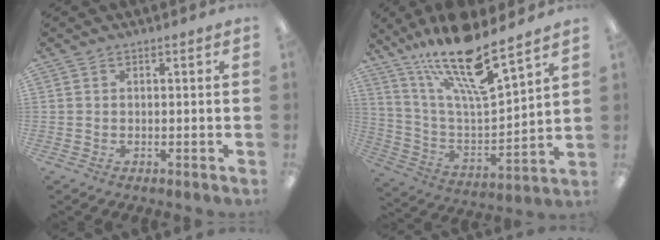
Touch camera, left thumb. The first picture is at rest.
{"total": 19.3, "force": [14.9, 3.9, 11.6], "torque": [-0.220, -0.098, 0.254]}